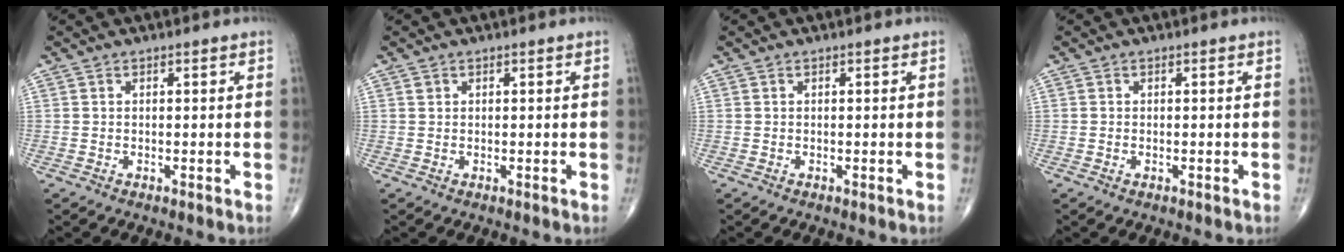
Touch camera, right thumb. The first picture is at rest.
{"total": 0.6, "force": [0.3, 0.5, 0.1], "torque": [0.001, 0.000, 0.004]}
{"total": 0.0}
{"total": 0.0}